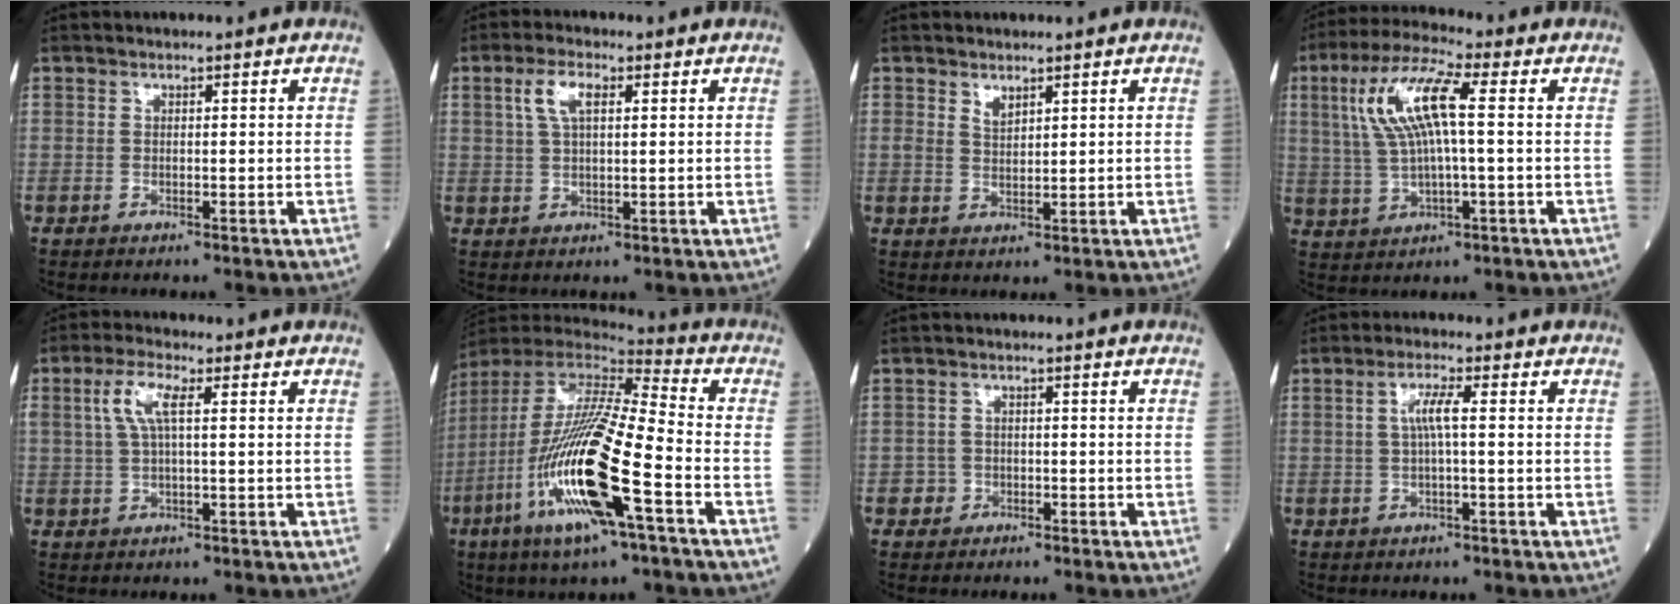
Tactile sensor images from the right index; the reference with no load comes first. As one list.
[{"total": 4.4, "force": [1.8, 1.6, 3.7], "torque": [-0.083, 0.013, 0.040]}, {"total": 2.0, "force": [1.5, 0.9, 0.9], "torque": [-0.018, -0.001, 0.035]}, {"total": 10.7, "force": [2.0, 1.8, 10.4], "torque": [-0.223, 0.020, 0.039]}, {"total": 4.7, "force": [1.4, 1.1, 4.4], "torque": [-0.103, 0.017, 0.033]}, {"total": 21.7, "force": [-7.7, 2.2, 20.2], "torque": [-0.443, -0.043, -0.149]}, {"total": 1.9, "force": [-1.0, 1.6, -0.2], "torque": [0.010, 0.011, -0.023]}, {"total": 3.3, "force": [0.3, 0.3, 3.3], "torque": [-0.067, 0.009, 0.006]}]